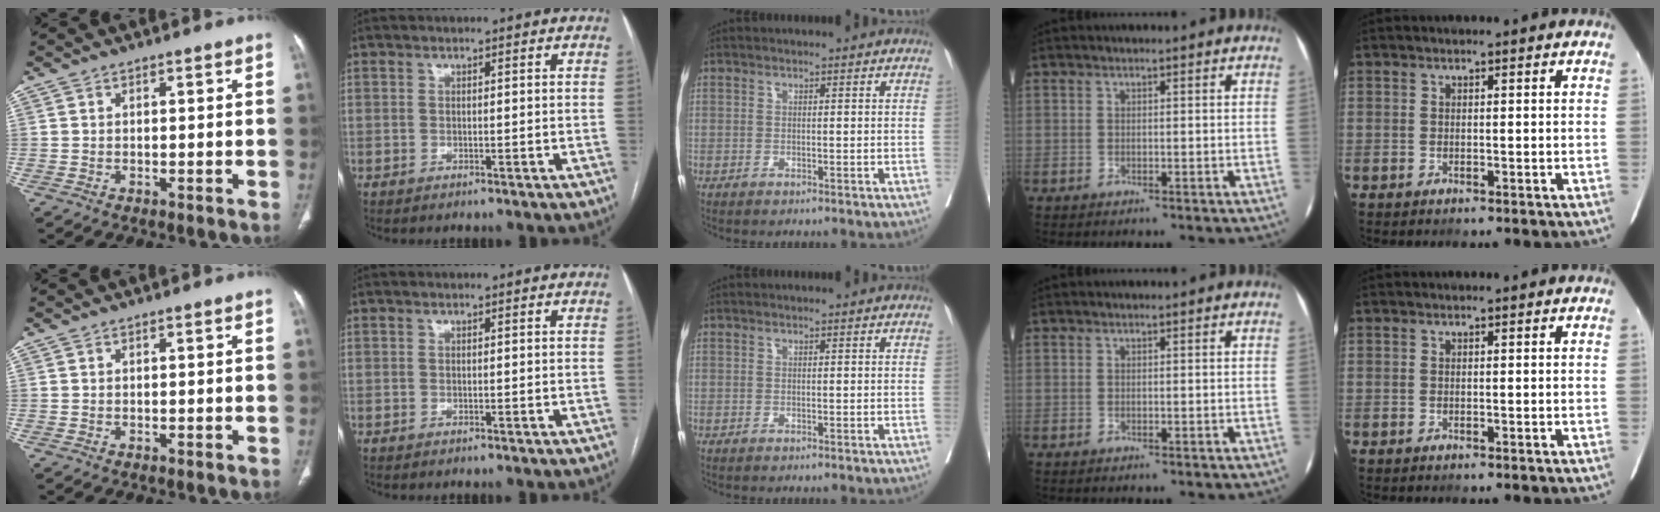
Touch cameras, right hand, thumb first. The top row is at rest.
{}